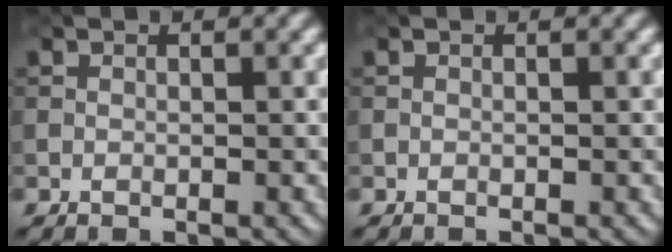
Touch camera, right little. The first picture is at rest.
{"total": 0.0}